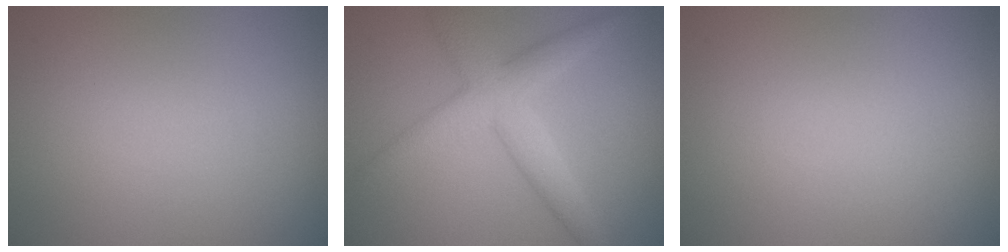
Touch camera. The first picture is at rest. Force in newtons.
{"total": 4.6, "press": 4.6, "slide": 0.2}
{"total": 0.0}